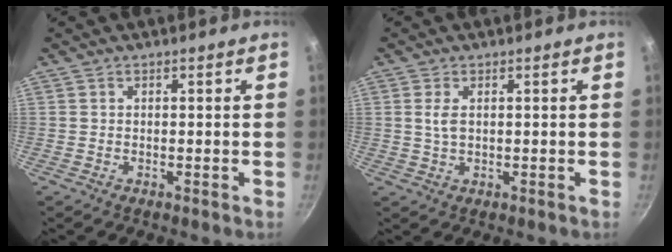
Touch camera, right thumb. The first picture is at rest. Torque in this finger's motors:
{"motor_torque": [-0.51, -0.08, -0.49, 0.16, 0.12]}